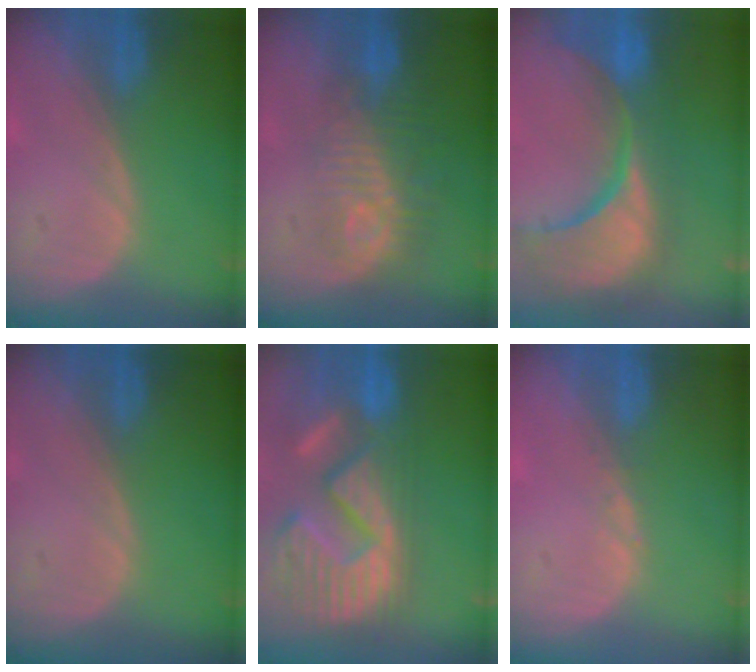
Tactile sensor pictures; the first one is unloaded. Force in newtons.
{"total": 9.7, "press": 8.7, "slide": 4.4}
{"total": 15.2, "press": 12.2, "slide": 9.1}
{"total": 0.0}
{"total": 15.3, "press": 12.6, "slide": 8.7}
{"total": 0.6, "press": 0.5, "slide": 0.3}